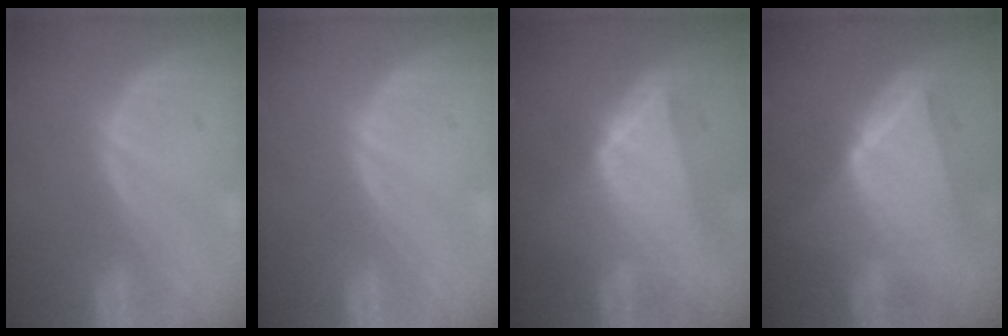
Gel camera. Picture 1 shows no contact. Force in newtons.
{"total": 0.0}
{"total": 8.0, "press": 7.3, "slide": 3.4}
{"total": 9.9, "press": 9.8, "slide": 0.6}